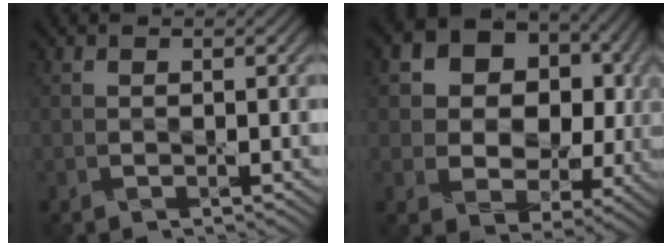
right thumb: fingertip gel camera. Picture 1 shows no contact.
{"total": 16.4, "force": [4.1, 12.8, 9.5], "torque": [-0.198, 0.025, 0.094]}